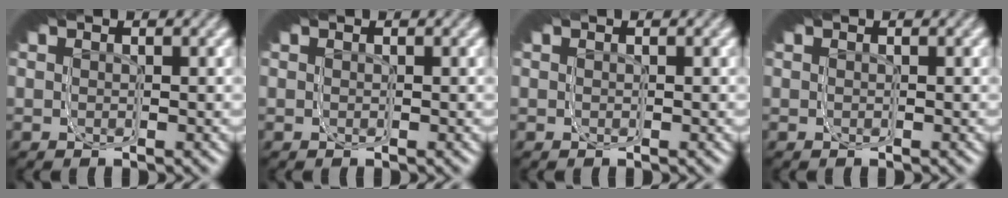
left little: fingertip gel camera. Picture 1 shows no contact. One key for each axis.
{"total": 0.0}
{"total": 0.7, "fx": -0.1, "fy": -0.4, "fz": -0.6, "tx": 0.009, "ty": -0.001, "tz": 0.000}
{"total": 0.0}